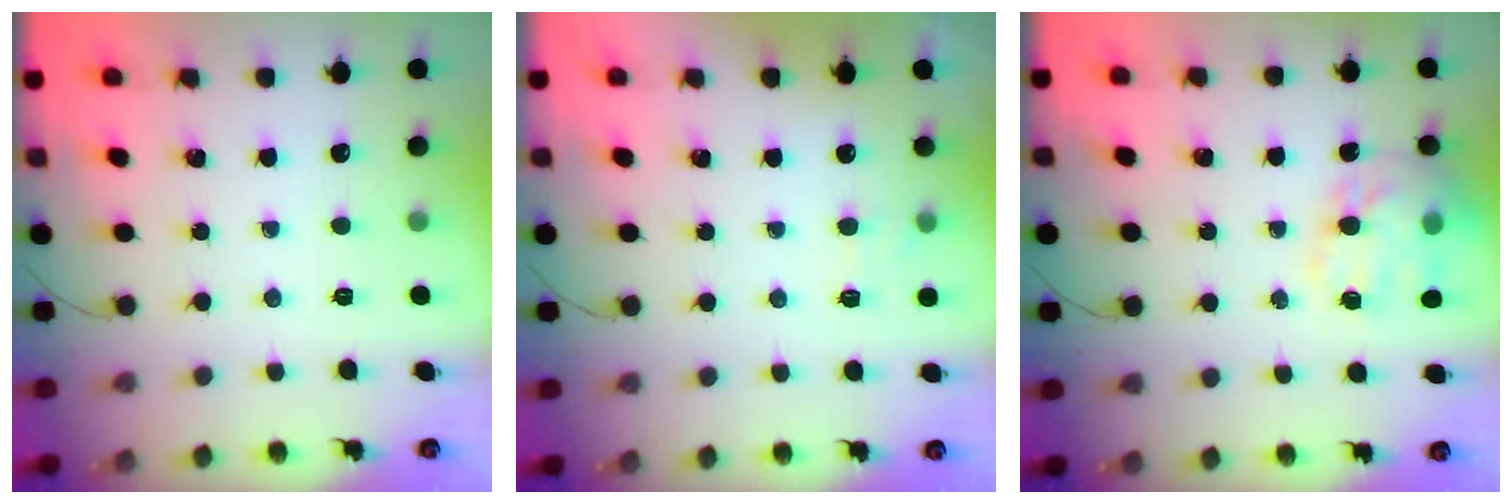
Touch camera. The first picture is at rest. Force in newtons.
{"total": 6.9, "press": 6.7, "slide": 1.6}
{"total": 18.0, "press": 17.6, "slide": 3.4}